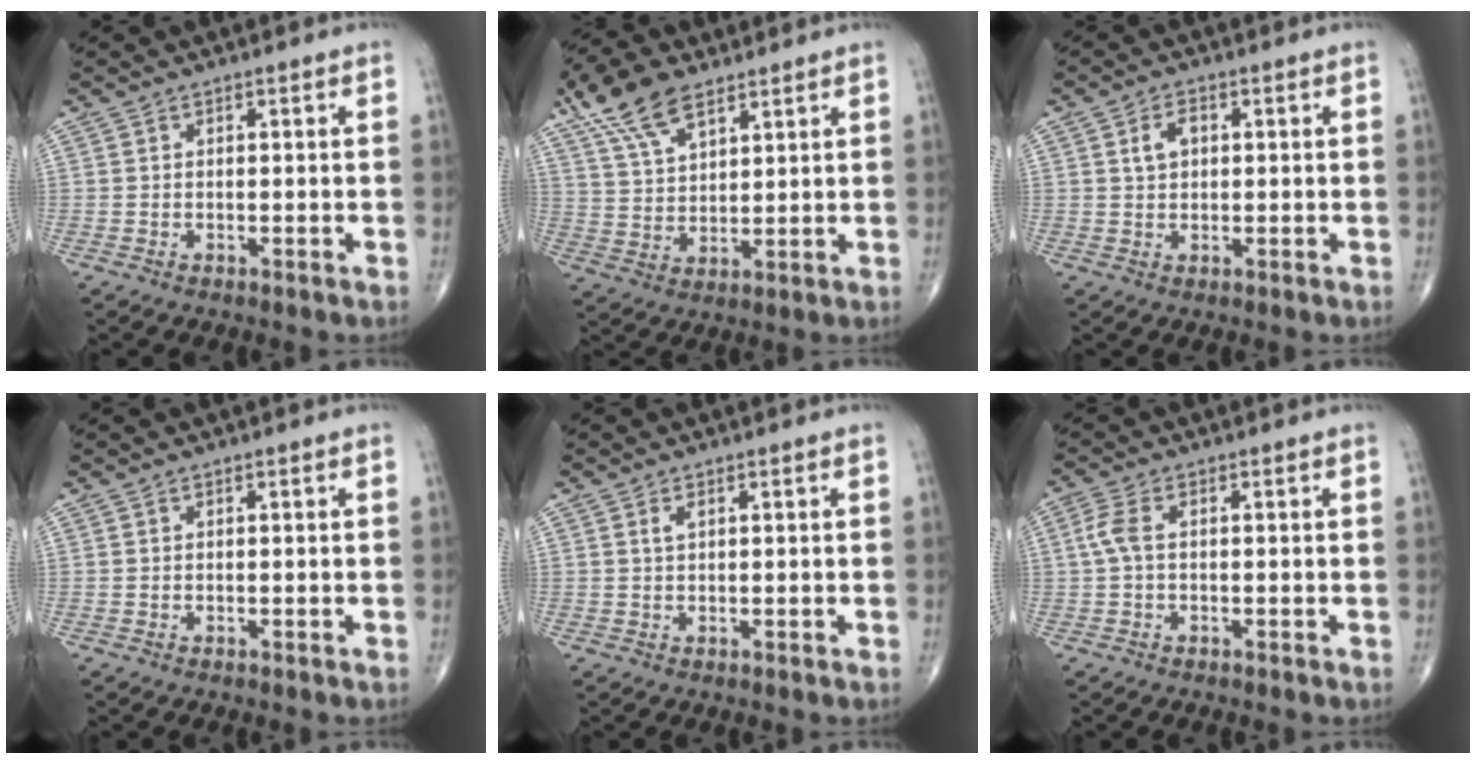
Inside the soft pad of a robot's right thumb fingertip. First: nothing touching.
{"total": 11.6, "force": [7.4, 5.3, 7.1], "torque": [-0.123, -0.013, 0.143]}
{"total": 3.5, "force": [0.9, 2.3, 2.5], "torque": [-0.043, 0.005, 0.015]}
{"total": 0.0}
{"total": 1.2, "force": [0.5, 0.6, 1.0], "torque": [-0.023, 0.005, 0.011]}
{"total": 3.5, "force": [0.1, 1.6, 3.1], "torque": [-0.083, 0.007, -0.003]}